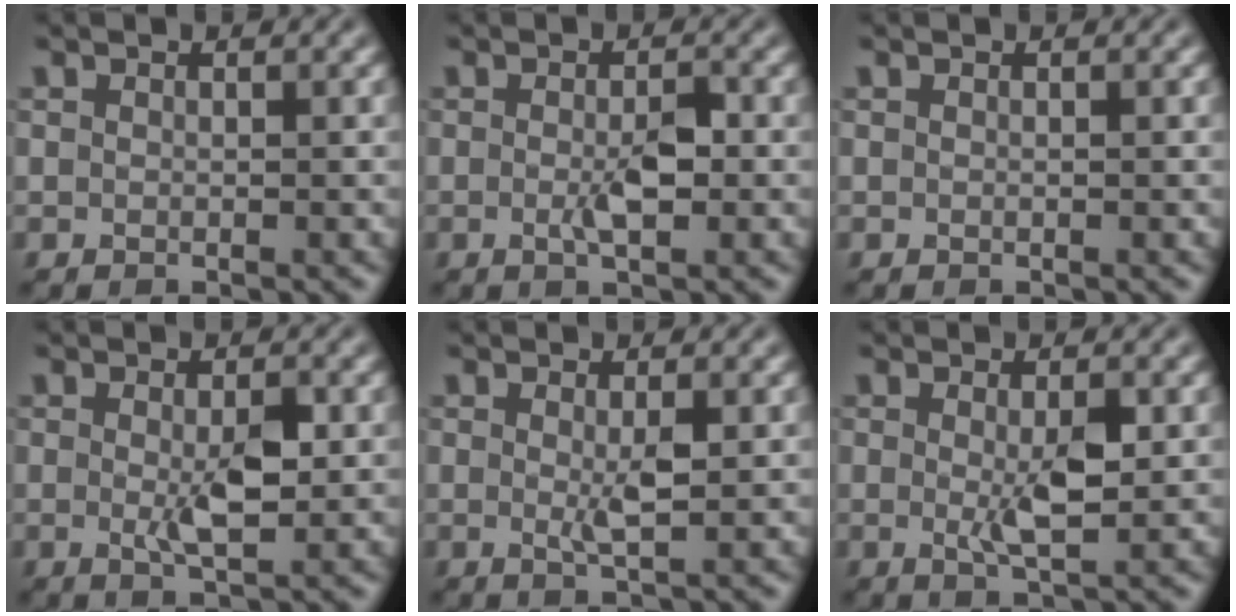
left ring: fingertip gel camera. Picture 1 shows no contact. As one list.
[{"total": 2.4, "force": [-0.7, 0.7, 2.2], "torque": [-0.042, -0.003, -0.011]}, {"total": 0.0}, {"total": 3.1, "force": [-0.5, 0.9, 3.0], "torque": [-0.055, -0.005, -0.005]}, {"total": 1.9, "force": [-0.2, 0.3, 1.9], "torque": [-0.036, -0.006, -0.001]}, {"total": 3.1, "force": [-0.3, 0.7, 3.0], "torque": [-0.056, -0.006, -0.002]}]